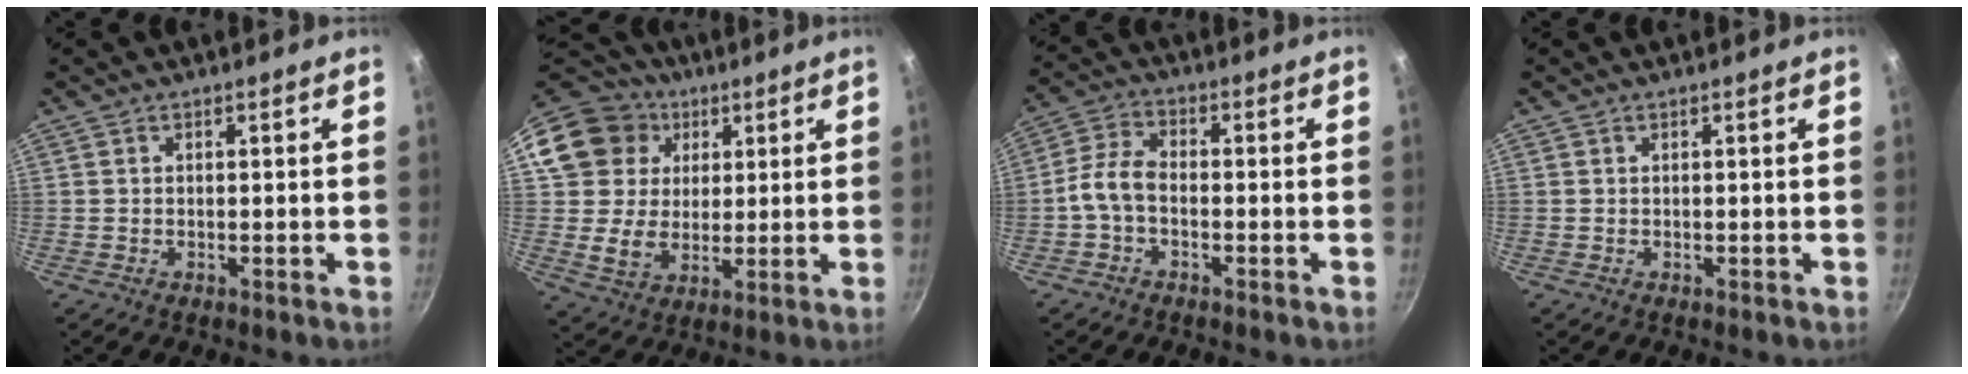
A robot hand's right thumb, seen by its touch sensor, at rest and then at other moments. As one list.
[{"total": 16.6, "force": [5.7, 14.3, 6.2], "torque": [-0.100, 0.010, 0.104]}, {"total": 5.6, "force": [-1.8, 3.2, 4.2], "torque": [-0.088, 0.031, -0.046]}, {"total": 0.0}]